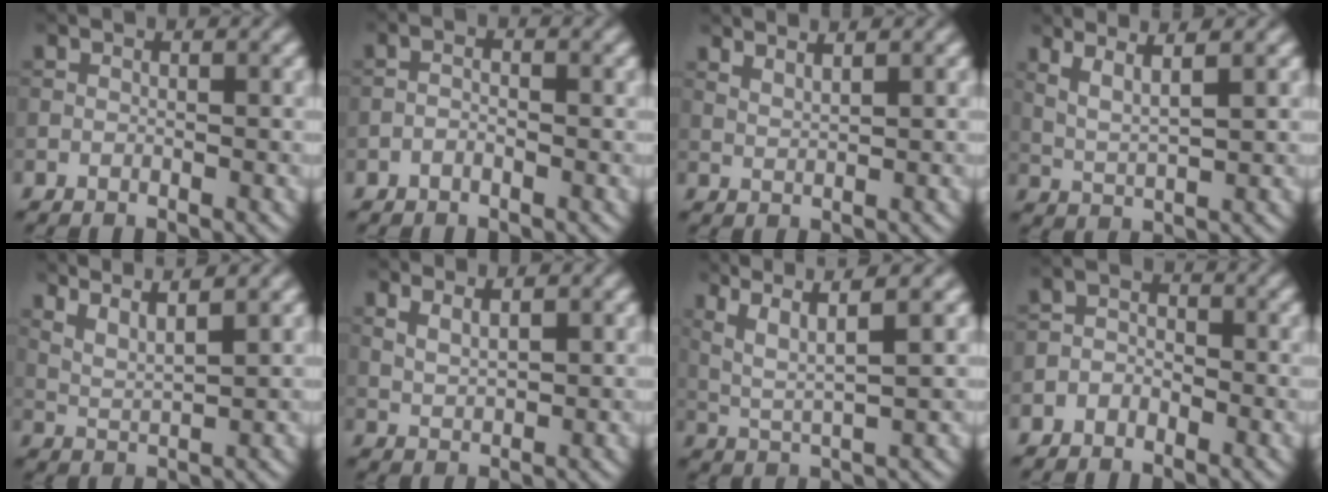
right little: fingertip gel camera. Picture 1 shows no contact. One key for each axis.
{"total": 1.0, "fx": -0.6, "fy": 0.3, "fz": 0.8, "tx": -0.018, "ty": 0.003, "tz": -0.014}
{"total": 1.9, "fx": 1.6, "fy": 0.3, "fz": 0.9, "tx": -0.016, "ty": 0.001, "tz": 0.027}
{"total": 3.4, "fx": 2.1, "fy": 0.6, "fz": 2.6, "tx": -0.051, "ty": 0.005, "tz": 0.040}
{"total": 4.8, "fx": 3.8, "fy": 0.9, "fz": 2.7, "tx": -0.043, "ty": 0.011, "tz": 0.055}
{"total": 2.0, "fx": 1.2, "fy": 0.7, "fz": 1.4, "tx": -0.031, "ty": -0.004, "tz": 0.026}
{"total": 5.8, "fx": 3.4, "fy": 1.0, "fz": 4.6, "tx": -0.096, "ty": 0.010, "tz": 0.066}
{"total": 1.8, "fx": -1.1, "fy": 1.2, "fz": 0.6, "tx": -0.009, "ty": 0.008, "tz": -0.028}